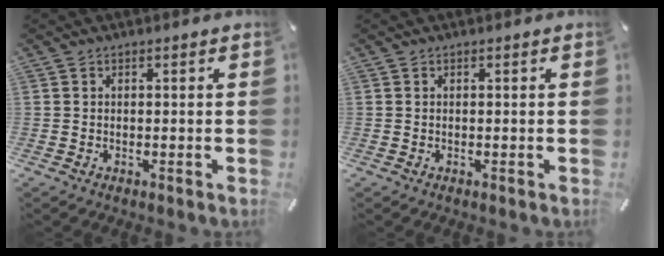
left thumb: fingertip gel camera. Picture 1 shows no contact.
{"total": 0.0}